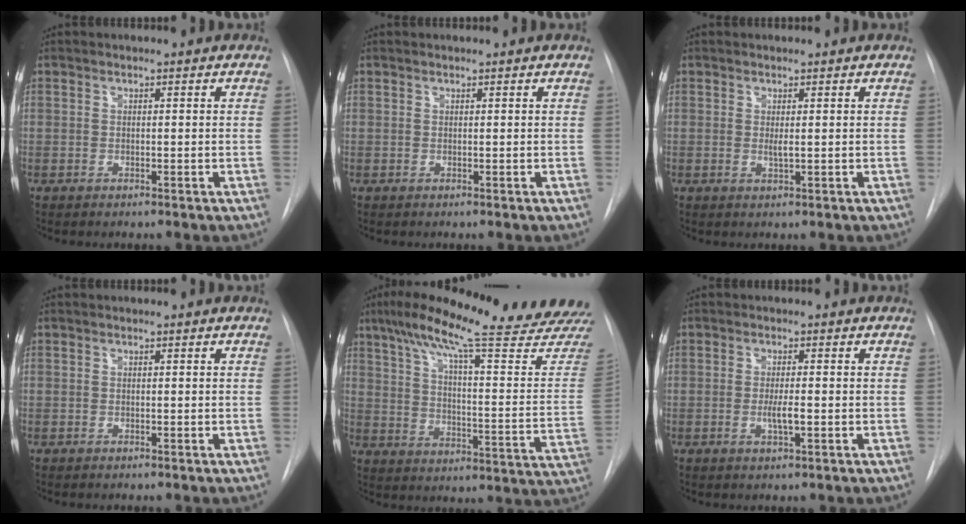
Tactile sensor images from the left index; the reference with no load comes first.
{"total": 0.6, "force": [0.6, 0.0, 0.2], "torque": [-0.002, 0.010, 0.012]}
{"total": 0.9, "force": [0.2, 0.1, 0.9], "torque": [-0.022, -0.003, 0.006]}
{"total": 0.0}
{"total": 28.3, "force": [24.5, 0.3, 14.0], "torque": [-0.221, -0.066, 0.319]}
{"total": 2.5, "force": [-0.5, 0.2, 2.4], "torque": [-0.047, -0.004, -0.009]}